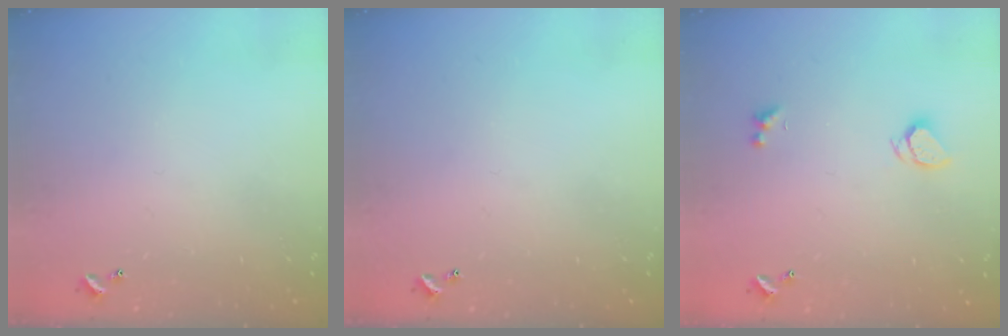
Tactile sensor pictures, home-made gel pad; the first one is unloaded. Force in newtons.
{"total": 0.0}
{"total": 1.9, "press": 1.8, "slide": 0.4}